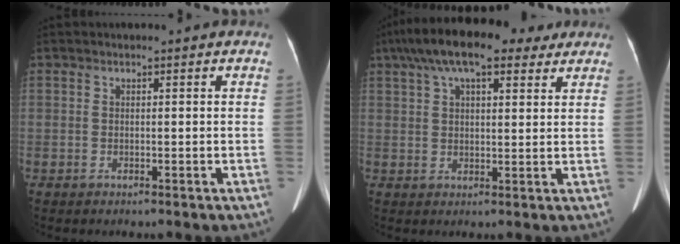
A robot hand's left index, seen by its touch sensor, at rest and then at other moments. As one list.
[{"total": 14.7, "force": [10.1, 4.8, 9.5], "torque": [-0.174, 0.065, 0.163]}]